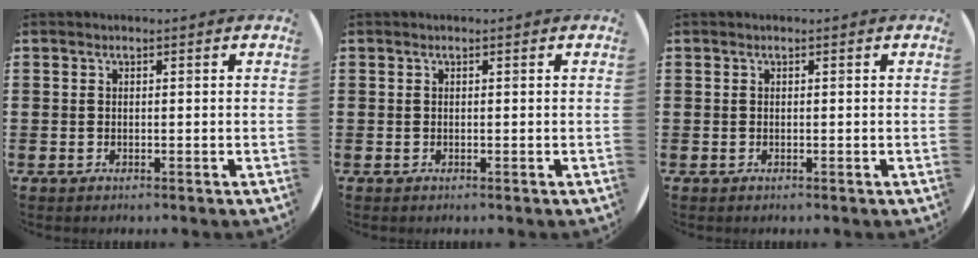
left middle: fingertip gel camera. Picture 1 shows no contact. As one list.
[{"total": 0.0}, {"total": 0.0}]